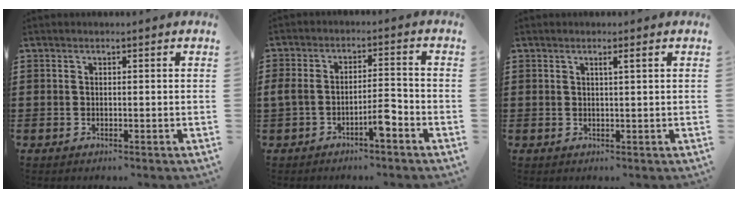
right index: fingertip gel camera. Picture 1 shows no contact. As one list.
[{"total": 5.3, "force": [-2.9, 1.8, 4.1], "torque": [-0.076, 0.011, -0.054]}, {"total": 1.2, "force": [0.5, -0.1, 1.1], "torque": [-0.021, -0.001, 0.007]}]